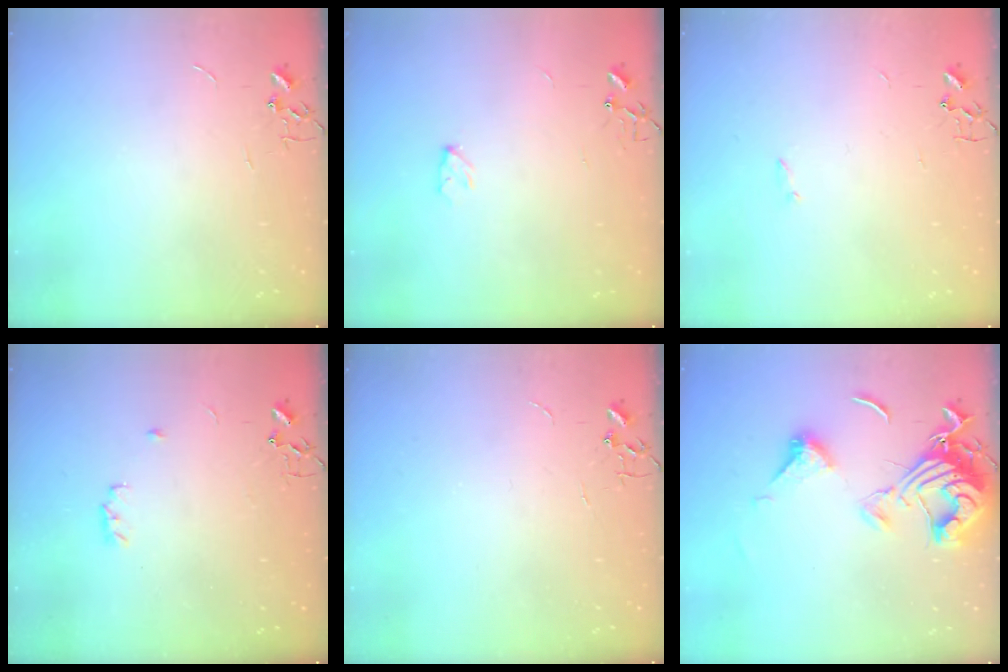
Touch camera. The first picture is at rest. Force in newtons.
{"total": 3.7, "press": 3.7, "slide": 0.6}
{"total": 1.3, "press": 1.3, "slide": 0.3}
{"total": 4.2, "press": 4.1, "slide": 0.9}
{"total": 0.0}
{"total": 14.7, "press": 14.6, "slide": 1.5}